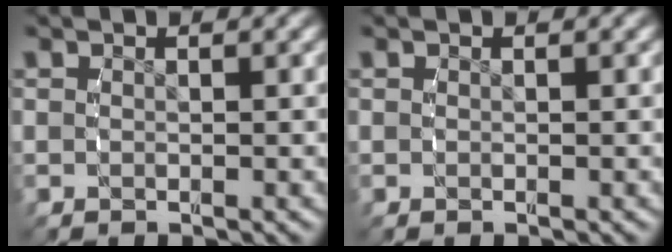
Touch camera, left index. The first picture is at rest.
{"total": 0.0}